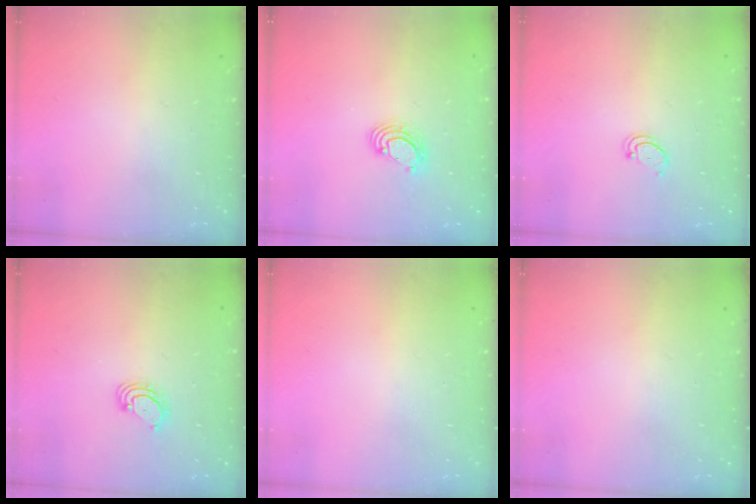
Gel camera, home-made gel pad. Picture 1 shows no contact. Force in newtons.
{"total": 3.6, "press": 3.6, "slide": 0.3}
{"total": 2.2, "press": 2.2, "slide": 0.4}
{"total": 4.5, "press": 4.4, "slide": 0.5}
{"total": 0.0}
{"total": 0.0}